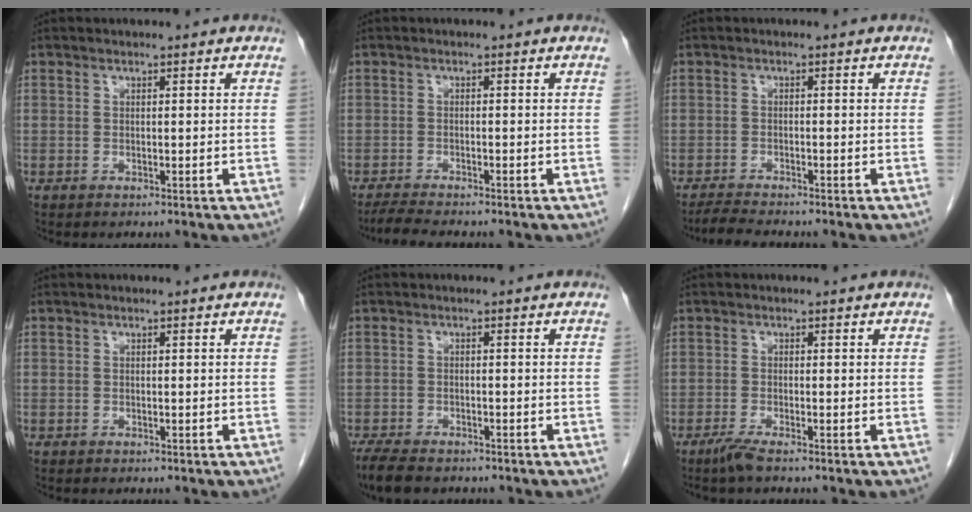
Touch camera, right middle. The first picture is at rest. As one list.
[{"total": 4.0, "force": [-3.5, 0.0, 1.9], "torque": [-0.036, -0.016, -0.059]}, {"total": 3.5, "force": [-3.2, -0.2, 1.4], "torque": [-0.030, -0.016, -0.054]}, {"total": 0.0}, {"total": 7.0, "force": [-5.7, 2.5, 3.3], "torque": [-0.057, -0.012, -0.089]}, {"total": 2.1, "force": [-1.6, -0.2, 1.3], "torque": [-0.036, -0.006, -0.037]}]